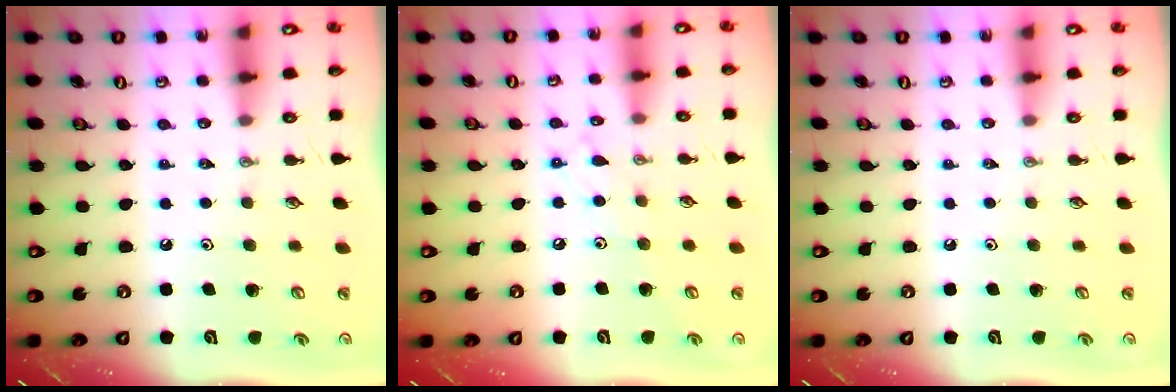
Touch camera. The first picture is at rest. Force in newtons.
{"total": 7.8, "press": 7.7, "slide": 0.6}
{"total": 0.0}